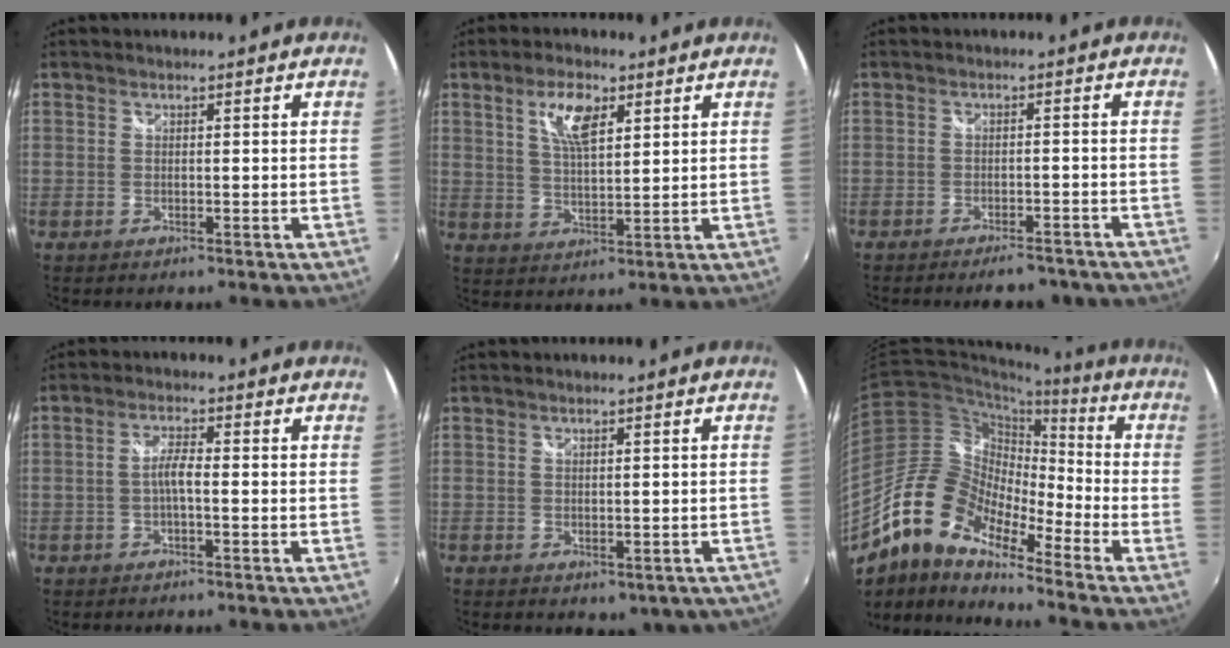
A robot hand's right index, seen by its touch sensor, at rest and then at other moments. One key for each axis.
{"total": 7.0, "fx": 3.5, "fy": 2.7, "fz": 5.5, "tx": -0.101, "ty": 0.006, "tz": 0.067}
{"total": 7.7, "fx": -6.7, "fy": 2.3, "fz": 3.2, "tx": -0.070, "ty": -0.008, "tz": -0.084}
{"total": 2.7, "fx": -0.8, "fy": 0.3, "fz": 2.5, "tx": -0.052, "ty": 0.006, "tz": -0.015}
{"total": 3.5, "fx": -1.5, "fy": 2.5, "fz": 2.0, "tx": -0.035, "ty": -0.007, "tz": -0.010}
{"total": 15.7, "fx": -11.2, "fy": 6.5, "fz": 8.9, "tx": -0.154, "ty": 0.007, "tz": -0.232}